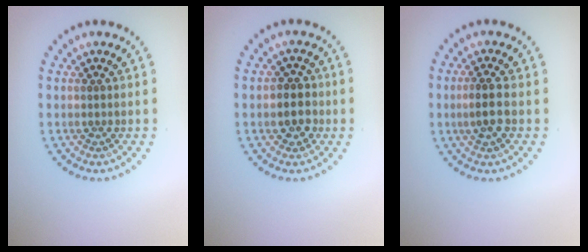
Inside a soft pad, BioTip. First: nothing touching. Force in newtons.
{"total": 2.8, "press": 2.7, "slide": 0.7}
{"total": 2.4, "press": 2.4, "slide": 0.7}